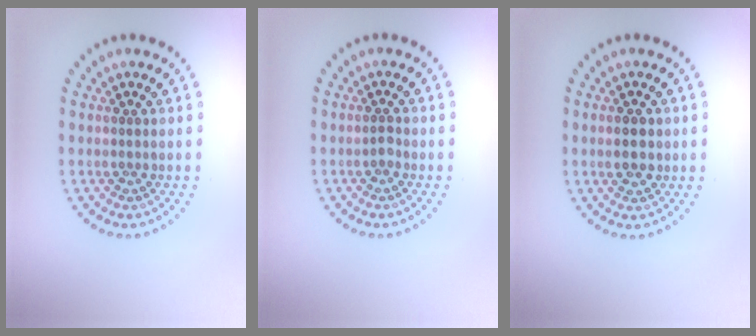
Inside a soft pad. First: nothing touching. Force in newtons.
{"total": 0.6, "press": 0.5, "slide": 0.3}
{"total": 2.1, "press": 2.1, "slide": 0.1}